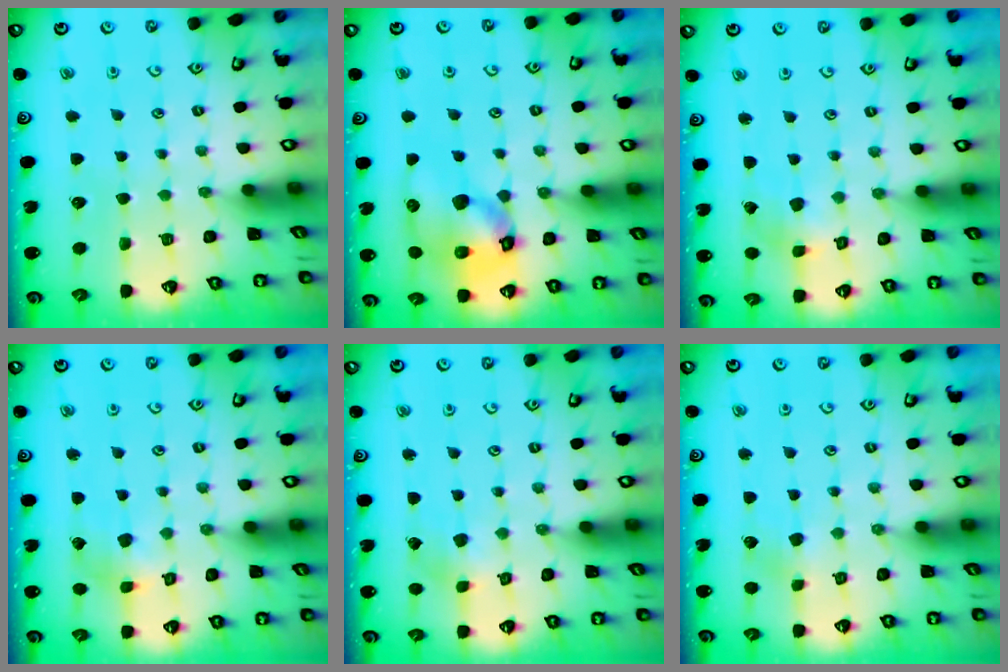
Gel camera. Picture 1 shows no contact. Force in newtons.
{"total": 15.4, "press": 15.2, "slide": 2.2}
{"total": 2.3, "press": 2.3, "slide": 0.3}
{"total": 3.6, "press": 3.6, "slide": 0.4}
{"total": 2.0, "press": 2.0, "slide": 0.2}
{"total": 2.6, "press": 2.6, "slide": 0.4}